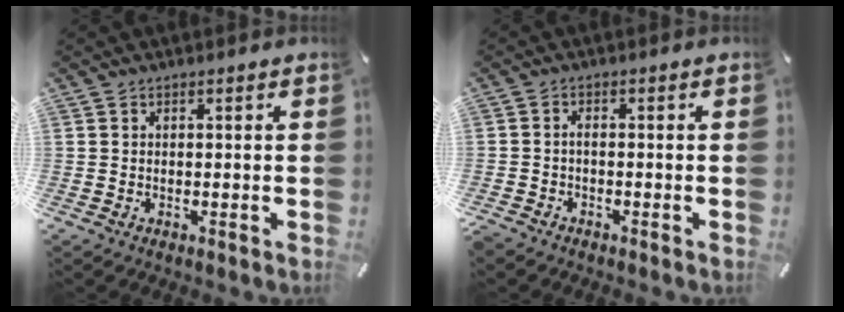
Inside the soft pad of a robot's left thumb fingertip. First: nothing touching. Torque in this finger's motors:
{"motor_torque": [-0.50, 0.66, 0.04, 0.02, 0.08]}